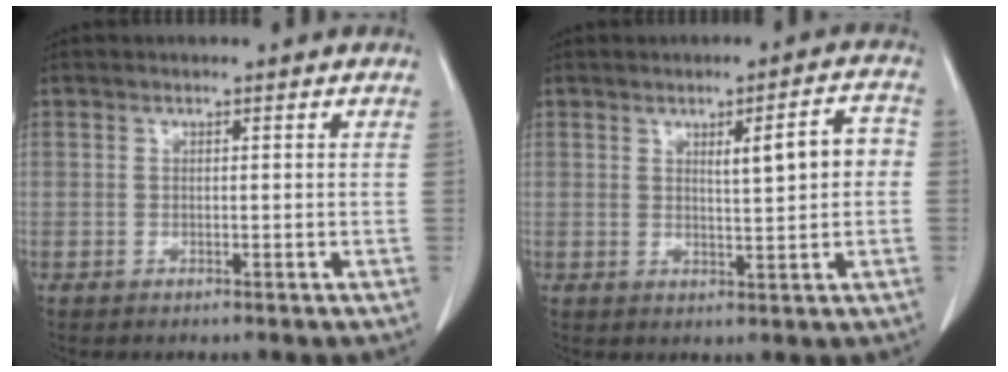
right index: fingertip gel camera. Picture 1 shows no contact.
{"total": 6.1, "force": [0.7, 1.0, 6.0], "torque": [-0.086, 0.016, 0.013]}